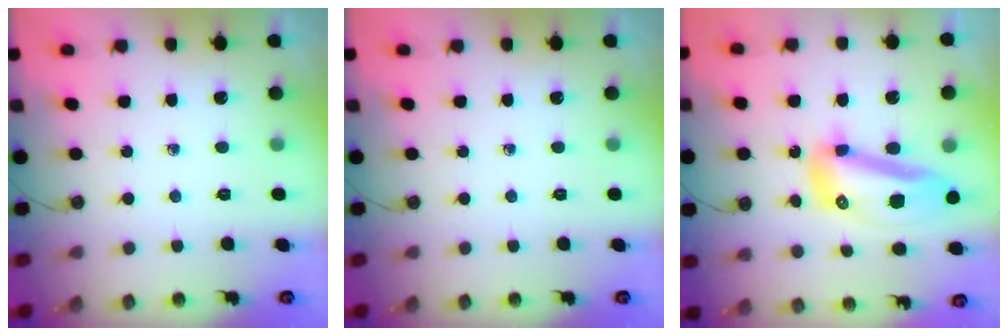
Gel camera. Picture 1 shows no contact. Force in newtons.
{"total": 0.0}
{"total": 15.5, "press": 15.4, "slide": 1.7}